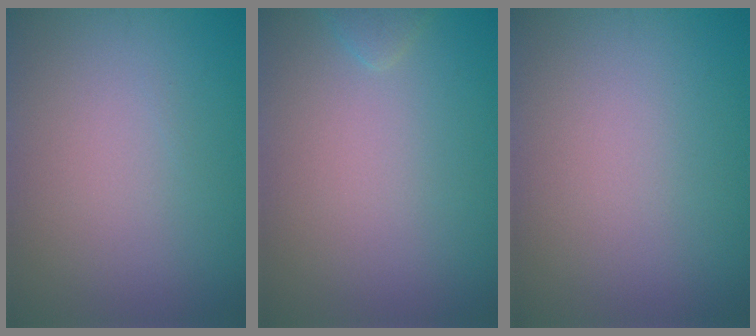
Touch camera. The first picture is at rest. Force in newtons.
{"total": 1.0, "press": 1.0, "slide": 0.1}
{"total": 0.0}